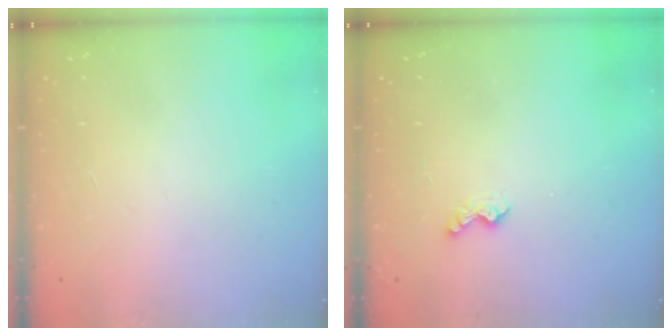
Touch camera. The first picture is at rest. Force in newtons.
{"total": 4.8, "press": 4.8, "slide": 0.6}